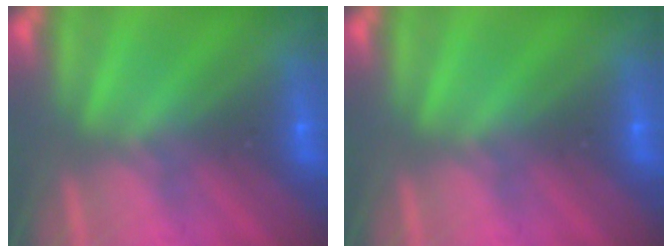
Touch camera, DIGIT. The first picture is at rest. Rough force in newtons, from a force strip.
{"total": 0.0}